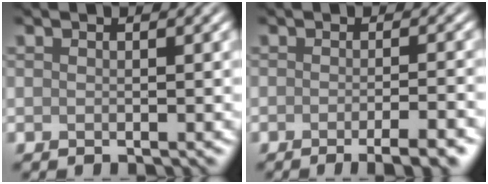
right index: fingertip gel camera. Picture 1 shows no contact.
{"total": 4.7, "force": [-2.6, 1.2, 3.8], "torque": [-0.037, 0.002, -0.035]}